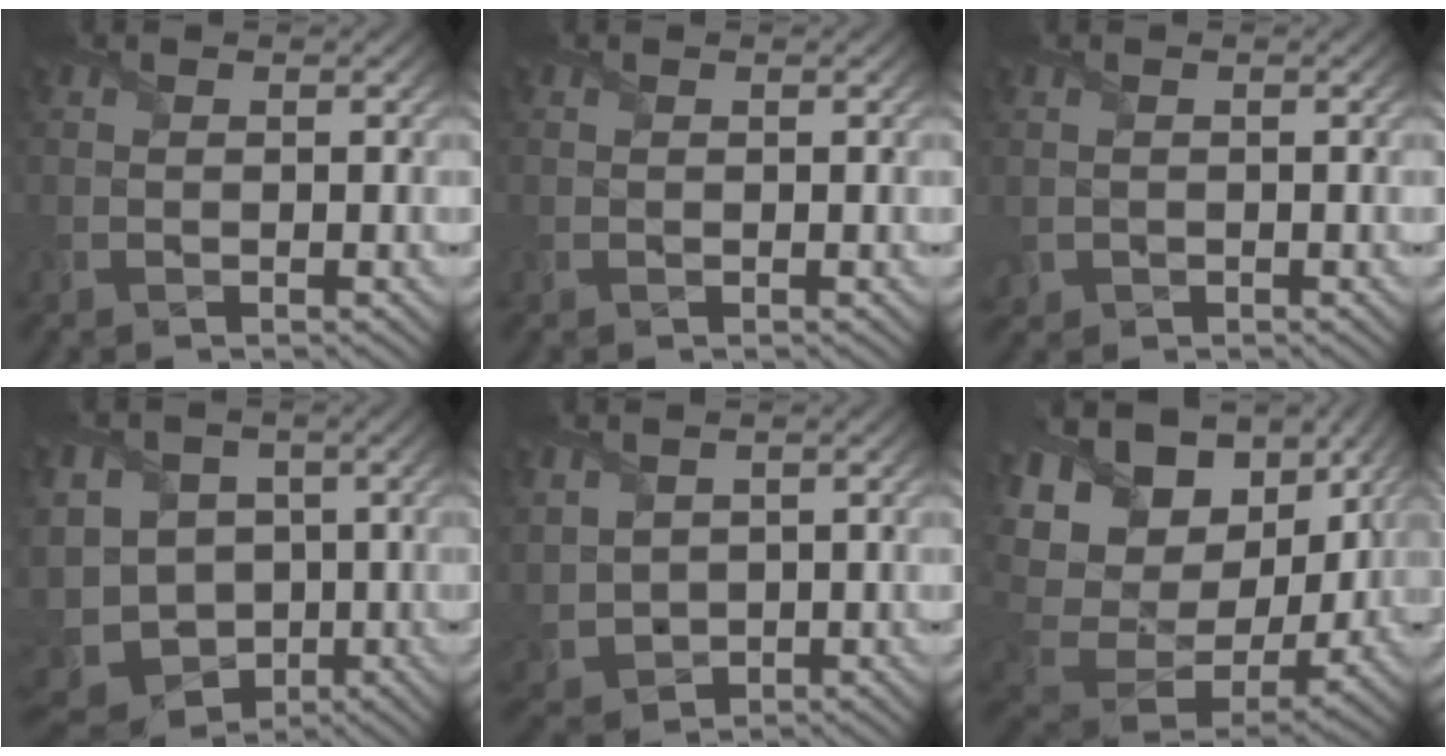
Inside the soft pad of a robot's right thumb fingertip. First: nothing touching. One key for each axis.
{"total": 0.0}
{"total": 1.1, "fx": 0.0, "fy": 1.1, "fz": 0.2, "tx": -0.013, "ty": -0.005, "tz": 0.001}
{"total": 14.8, "fx": -2.5, "fy": 12.0, "fz": 8.2, "tx": -0.209, "ty": -0.009, "tz": -0.062}
{"total": 4.7, "fx": 1.6, "fy": 3.7, "fz": 2.4, "tx": -0.104, "ty": -0.005, "tz": 0.037}
{"total": 19.2, "fx": 5.9, "fy": 12.9, "fz": 12.9, "tx": -0.280, "ty": 0.020, "tz": 0.137}